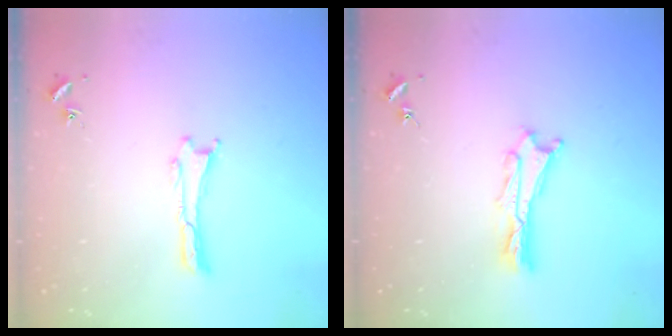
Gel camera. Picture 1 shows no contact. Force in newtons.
{"total": 2.4, "press": 2.4, "slide": 0.3}